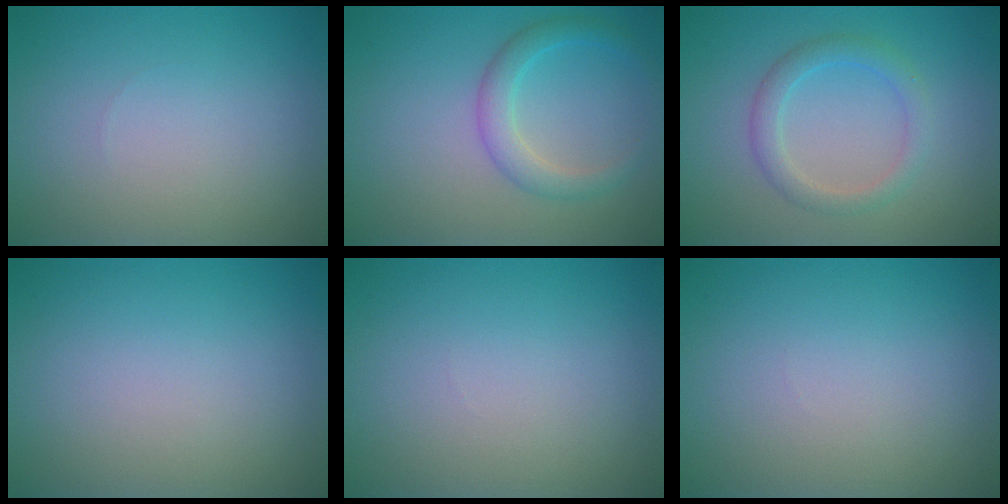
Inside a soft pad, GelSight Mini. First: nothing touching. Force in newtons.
{"total": 2.7, "press": 2.7, "slide": 0.1}
{"total": 2.5, "press": 2.5, "slide": 0.2}
{"total": 0.0}
{"total": 0.0}
{"total": 0.0}